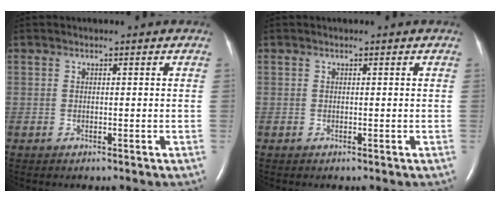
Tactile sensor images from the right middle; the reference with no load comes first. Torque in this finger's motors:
{"motor_torque": [-0.01, 0.01, 0.00, 0.01]}